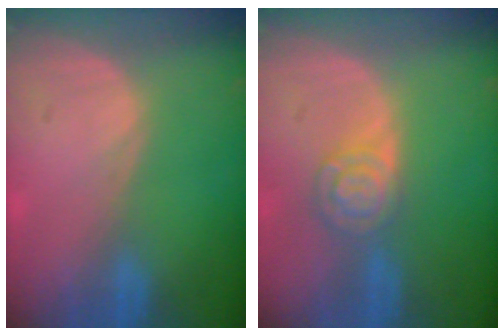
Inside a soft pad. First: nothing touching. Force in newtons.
{"total": 5.3, "press": 4.7, "slide": 2.4}